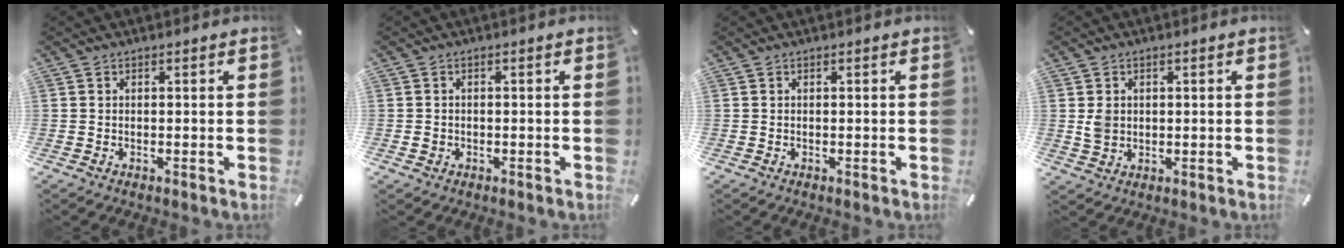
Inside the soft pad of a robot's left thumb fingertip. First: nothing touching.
{"total": 1.5, "force": [-0.4, 1.3, 0.7], "torque": [-0.014, 0.004, -0.010]}
{"total": 0.0}
{"total": 3.5, "force": [0.5, 3.1, 1.6], "torque": [-0.024, 0.002, 0.009]}